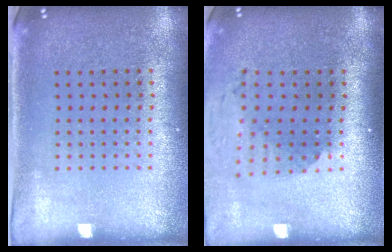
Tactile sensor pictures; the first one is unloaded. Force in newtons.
{"total": 1.9, "press": 1.4, "slide": 1.3}